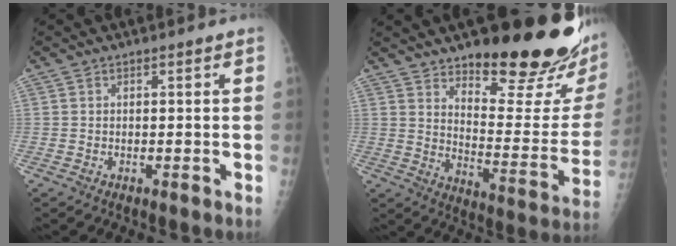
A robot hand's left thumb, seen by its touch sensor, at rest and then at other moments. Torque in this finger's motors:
{"motor_torque": [0.62, 0.33, 0.82, -1.53, 0.08]}